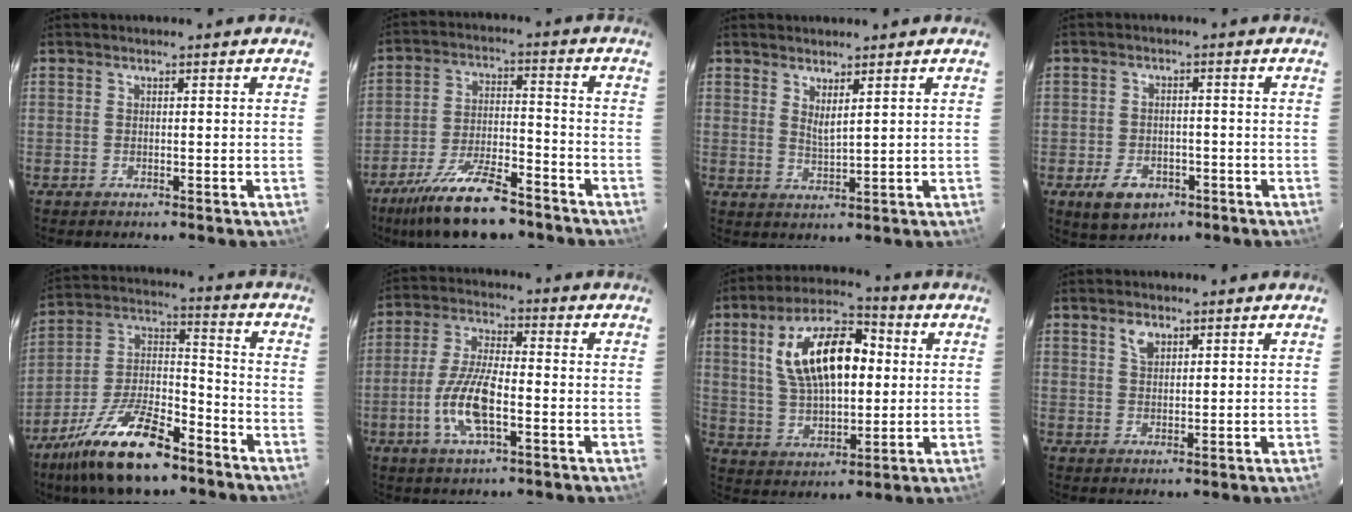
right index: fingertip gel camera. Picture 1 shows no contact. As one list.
[{"total": 16.2, "force": [-12.4, 4.9, 9.2], "torque": [-0.188, -0.015, -0.207]}, {"total": 2.9, "force": [1.9, 0.4, 2.1], "torque": [-0.038, -0.007, 0.031]}, {"total": 7.1, "force": [-3.5, 5.1, 3.4], "torque": [-0.081, 0.006, -0.045]}, {"total": 19.3, "force": [-12.7, 7.0, 12.7], "torque": [-0.253, -0.004, -0.224]}, {"total": 10.2, "force": [-3.4, 3.0, 9.1], "torque": [-0.191, -0.001, -0.068]}, {"total": 17.1, "force": [3.6, 8.5, 14.4], "torque": [-0.262, 0.027, 0.067]}, {"total": 2.8, "force": [1.6, 1.7, 1.6], "torque": [-0.026, 0.007, 0.031]}]